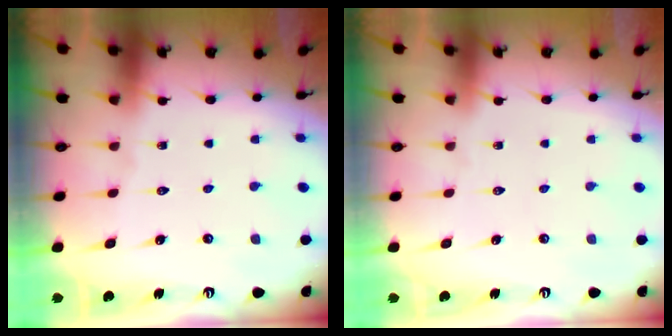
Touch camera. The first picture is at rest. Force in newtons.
{"total": 0.0}